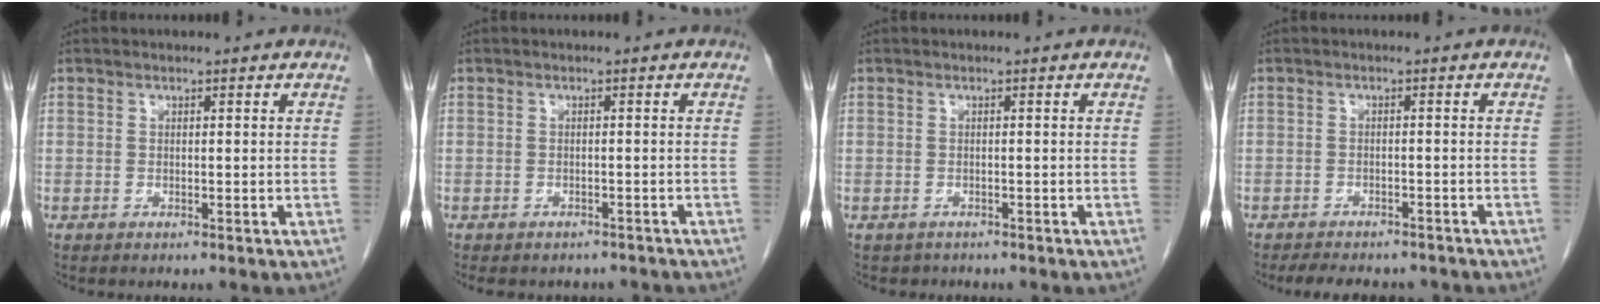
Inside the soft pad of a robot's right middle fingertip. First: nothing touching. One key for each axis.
{"total": 7.4, "fx": -6.5, "fy": 3.1, "fz": 1.7, "tx": -0.021, "ty": 0.001, "tz": -0.073}
{"total": 1.3, "fx": -1.0, "fy": 0.7, "fz": -0.1, "tx": -0.009, "ty": 0.001, "tz": -0.016}
{"total": 8.7, "fx": -7.6, "fy": 2.9, "fz": 3.1, "tx": -0.045, "ty": 0.000, "tz": -0.096}